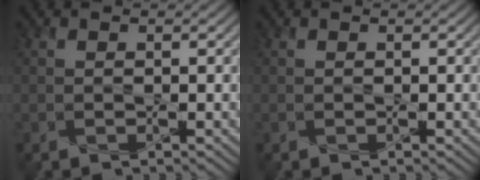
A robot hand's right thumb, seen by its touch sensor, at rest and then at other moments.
{"total": 0.0}